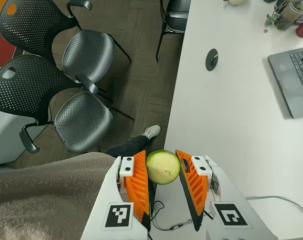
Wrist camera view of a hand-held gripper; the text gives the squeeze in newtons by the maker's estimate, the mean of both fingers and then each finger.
{"total": 10.3, "left": 10.0, "right": 10.7}